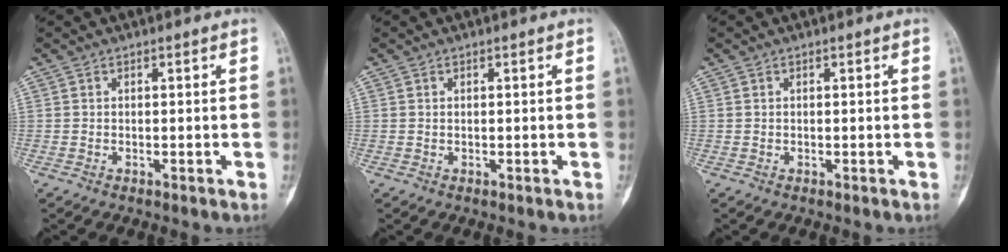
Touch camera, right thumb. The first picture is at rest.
{"total": 0.0}
{"total": 0.0}